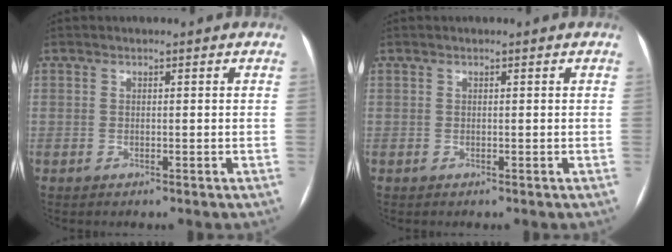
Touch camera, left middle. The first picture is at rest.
{"total": 0.0}